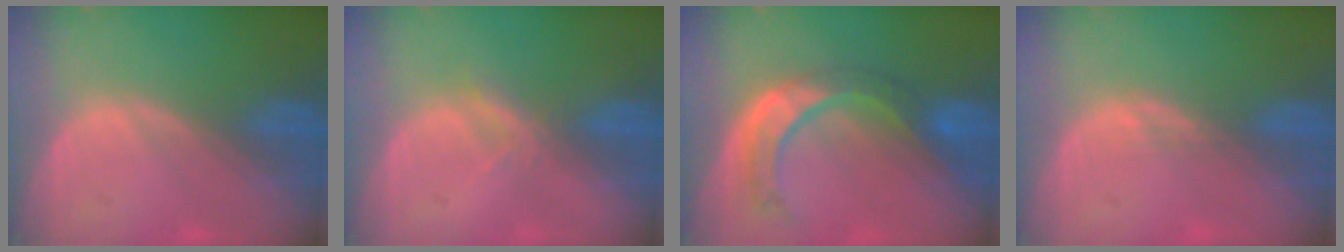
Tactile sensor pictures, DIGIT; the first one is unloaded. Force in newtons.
{"total": 1.8, "press": 1.6, "slide": 0.7}
{"total": 8.5, "press": 7.2, "slide": 4.5}
{"total": 1.0, "press": 0.8, "slide": 0.7}